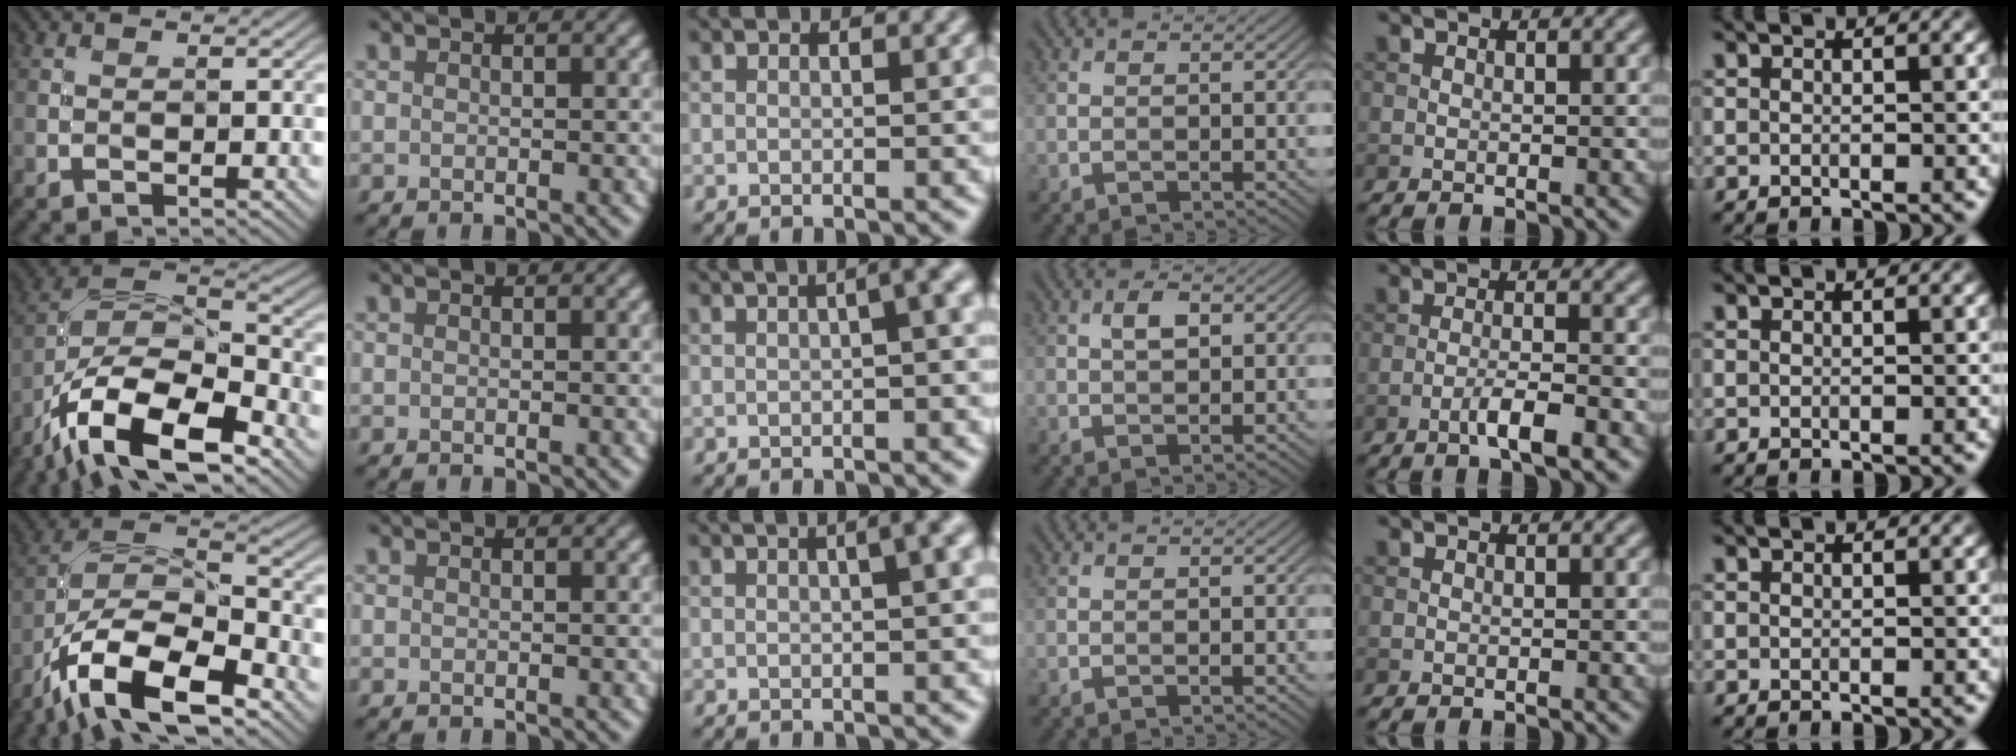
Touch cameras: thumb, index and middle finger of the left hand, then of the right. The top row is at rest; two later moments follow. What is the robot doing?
{"motion": "screw", "object": "medicine bottle"}